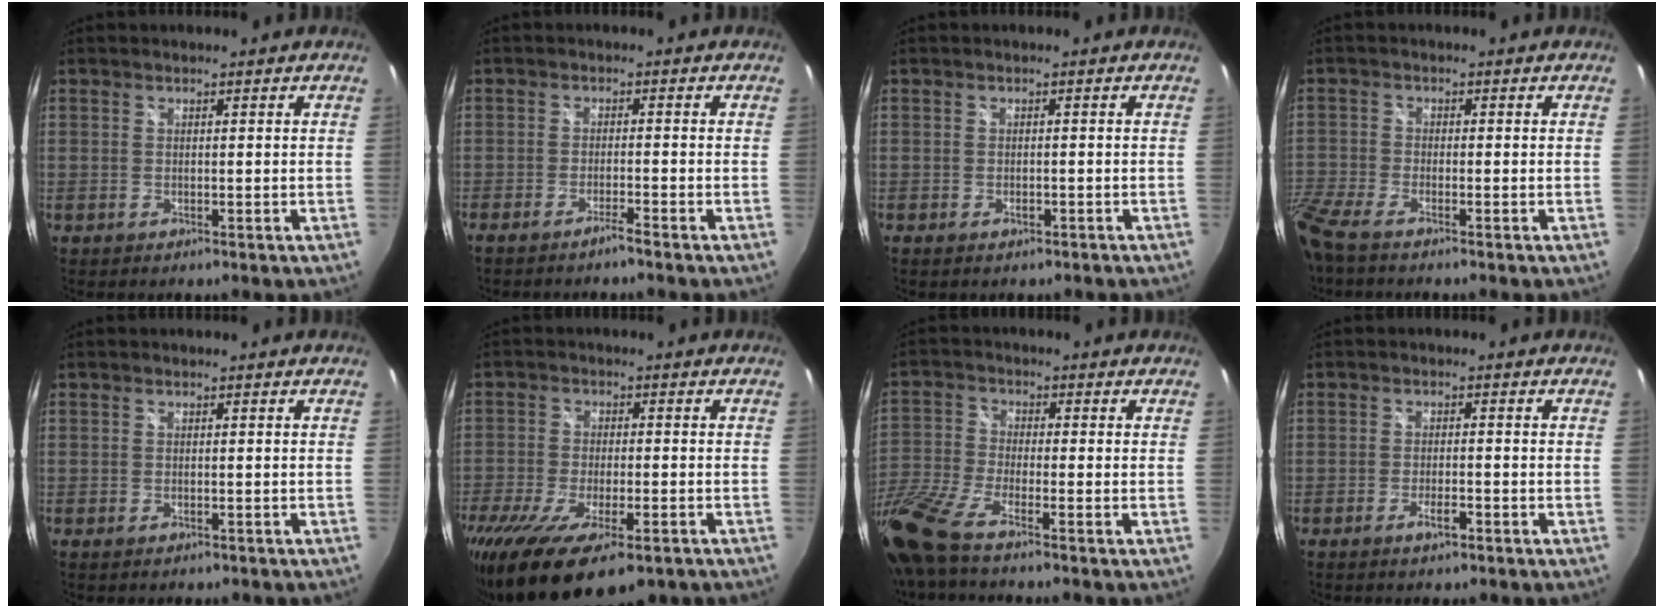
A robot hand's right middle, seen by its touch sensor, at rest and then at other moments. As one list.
[{"total": 2.4, "force": [-2.1, -0.5, 1.1], "torque": [-0.033, 0.000, -0.037]}, {"total": 1.6, "force": [-1.1, 0.9, 0.8], "torque": [-0.013, -0.001, -0.014]}, {"total": 8.1, "force": [-6.6, 2.1, 4.3], "torque": [-0.121, -0.025, -0.132]}, {"total": 1.4, "force": [-1.0, 0.6, 0.6], "torque": [-0.012, -0.003, -0.013]}, {"total": 18.8, "force": [-11.9, 6.5, 13.1], "torque": [-0.271, -0.073, -0.189]}, {"total": 12.8, "force": [-9.7, 1.6, 8.2], "torque": [-0.195, -0.031, -0.200]}, {"total": 2.7, "force": [-1.8, 0.6, 1.9], "torque": [-0.043, 0.000, -0.032]}]